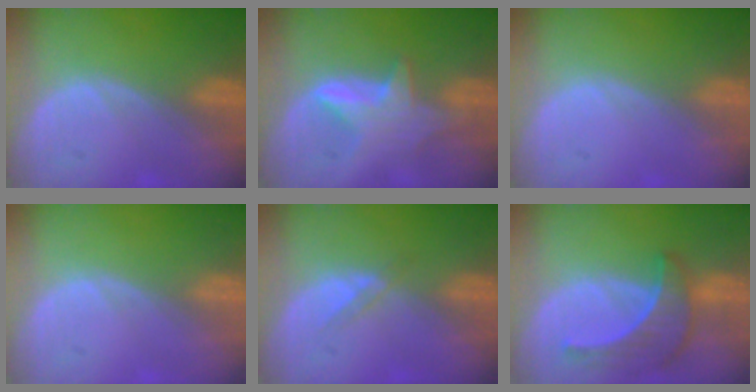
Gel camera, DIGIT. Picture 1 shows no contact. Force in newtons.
{"total": 5.8, "press": 5.8, "slide": 0.8}
{"total": 0.0}
{"total": 0.0}
{"total": 1.8, "press": 1.4, "slide": 1.0}
{"total": 7.1, "press": 7.0, "slide": 1.1}